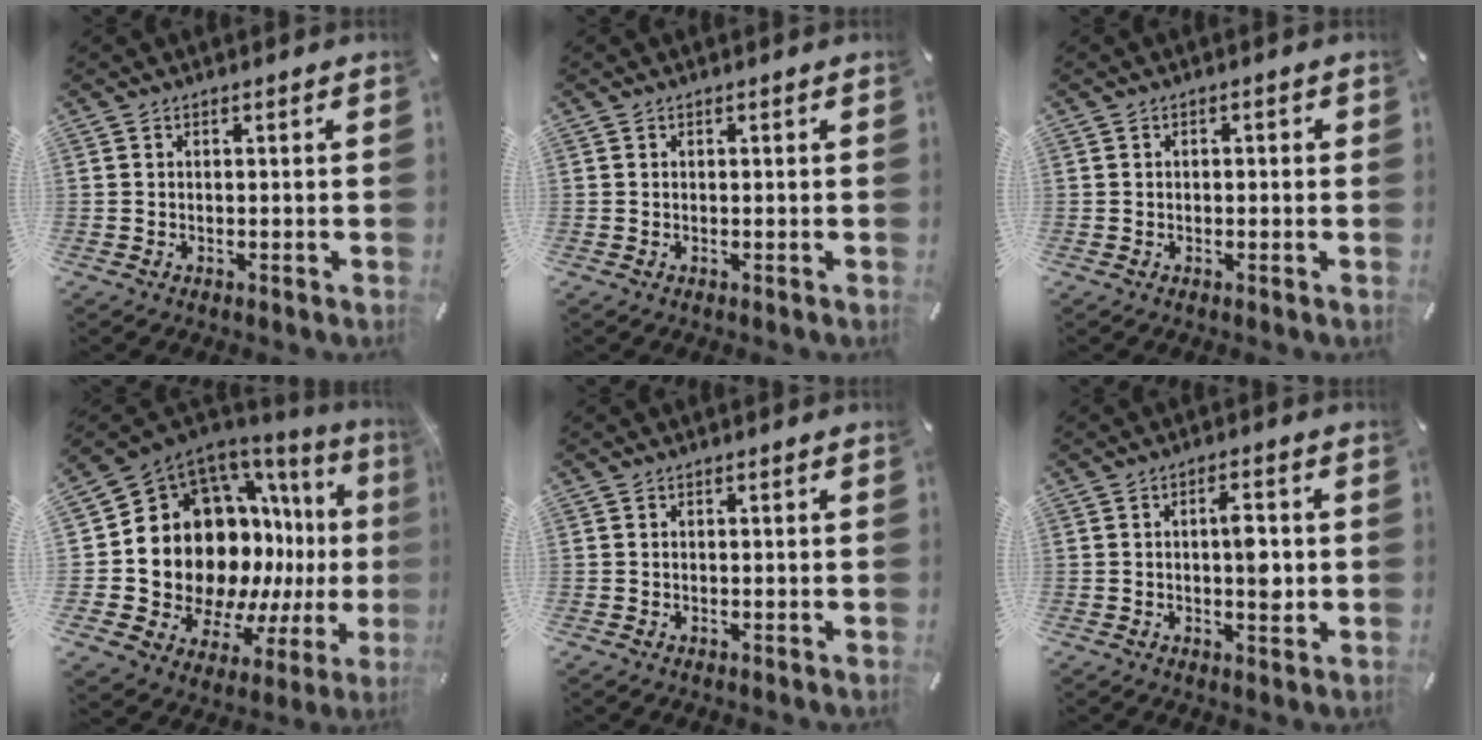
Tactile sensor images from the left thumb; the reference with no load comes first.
{"total": 0.0}
{"total": 0.9, "force": [-0.3, 0.7, 0.5], "torque": [-0.009, 0.004, -0.007]}
{"total": 21.2, "force": [2.2, 16.6, 12.9], "torque": [-0.211, -0.100, 0.103]}
{"total": 0.0}
{"total": 5.9, "force": [0.2, 2.5, 5.3], "torque": [-0.073, -0.003, -0.001]}